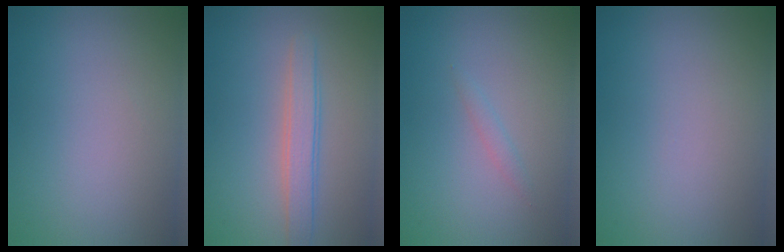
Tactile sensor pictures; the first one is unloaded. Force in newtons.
{"total": 2.6, "press": 2.6, "slide": 0.2}
{"total": 0.7, "press": 0.7, "slide": 0.1}
{"total": 0.0}